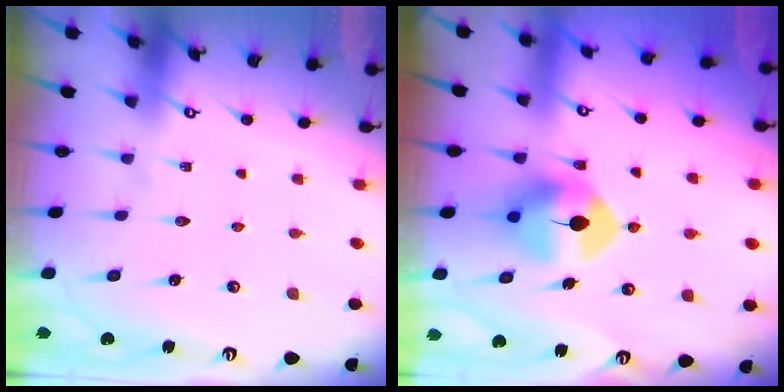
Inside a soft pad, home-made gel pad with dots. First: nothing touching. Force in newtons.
{"total": 8.7, "press": 8.6, "slide": 1.5}